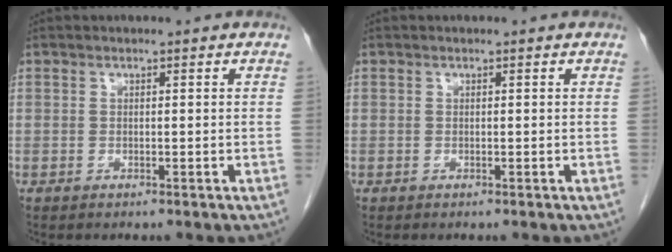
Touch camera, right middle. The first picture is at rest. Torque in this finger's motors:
{"motor_torque": [0.00, 0.00, 0.00, -0.01]}